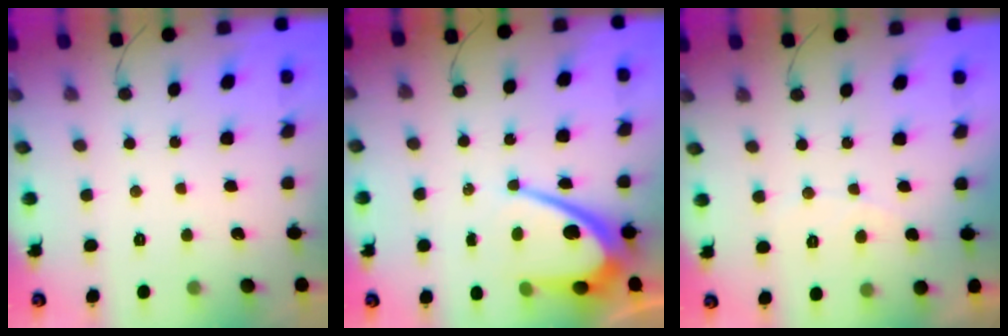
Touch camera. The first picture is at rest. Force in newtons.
{"total": 11.3, "press": 11.3, "slide": 0.9}
{"total": 3.3, "press": 3.3, "slide": 0.2}